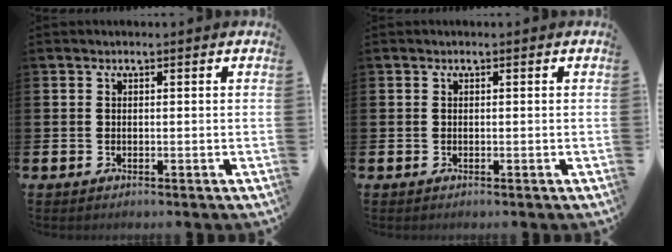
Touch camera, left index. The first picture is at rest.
{"total": 0.0}